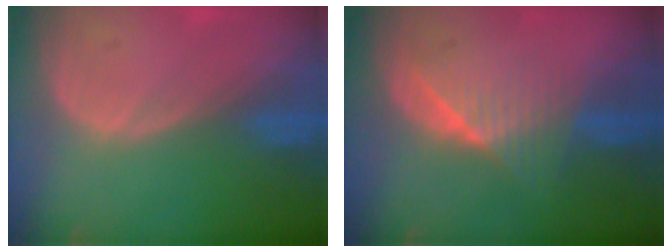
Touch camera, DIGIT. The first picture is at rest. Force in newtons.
{"total": 6.4, "press": 6.0, "slide": 2.2}